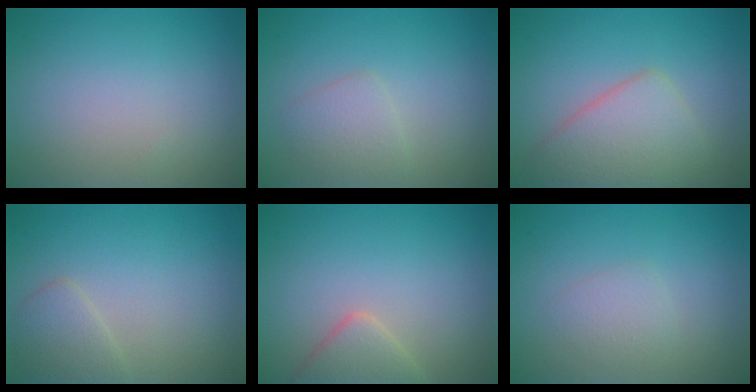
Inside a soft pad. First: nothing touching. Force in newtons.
{"total": 1.9, "press": 1.9, "slide": 0.0}
{"total": 4.9, "press": 4.9, "slide": 0.2}
{"total": 2.0, "press": 2.0, "slide": 0.1}
{"total": 2.8, "press": 2.8, "slide": 0.1}
{"total": 1.4, "press": 1.4, "slide": 0.1}